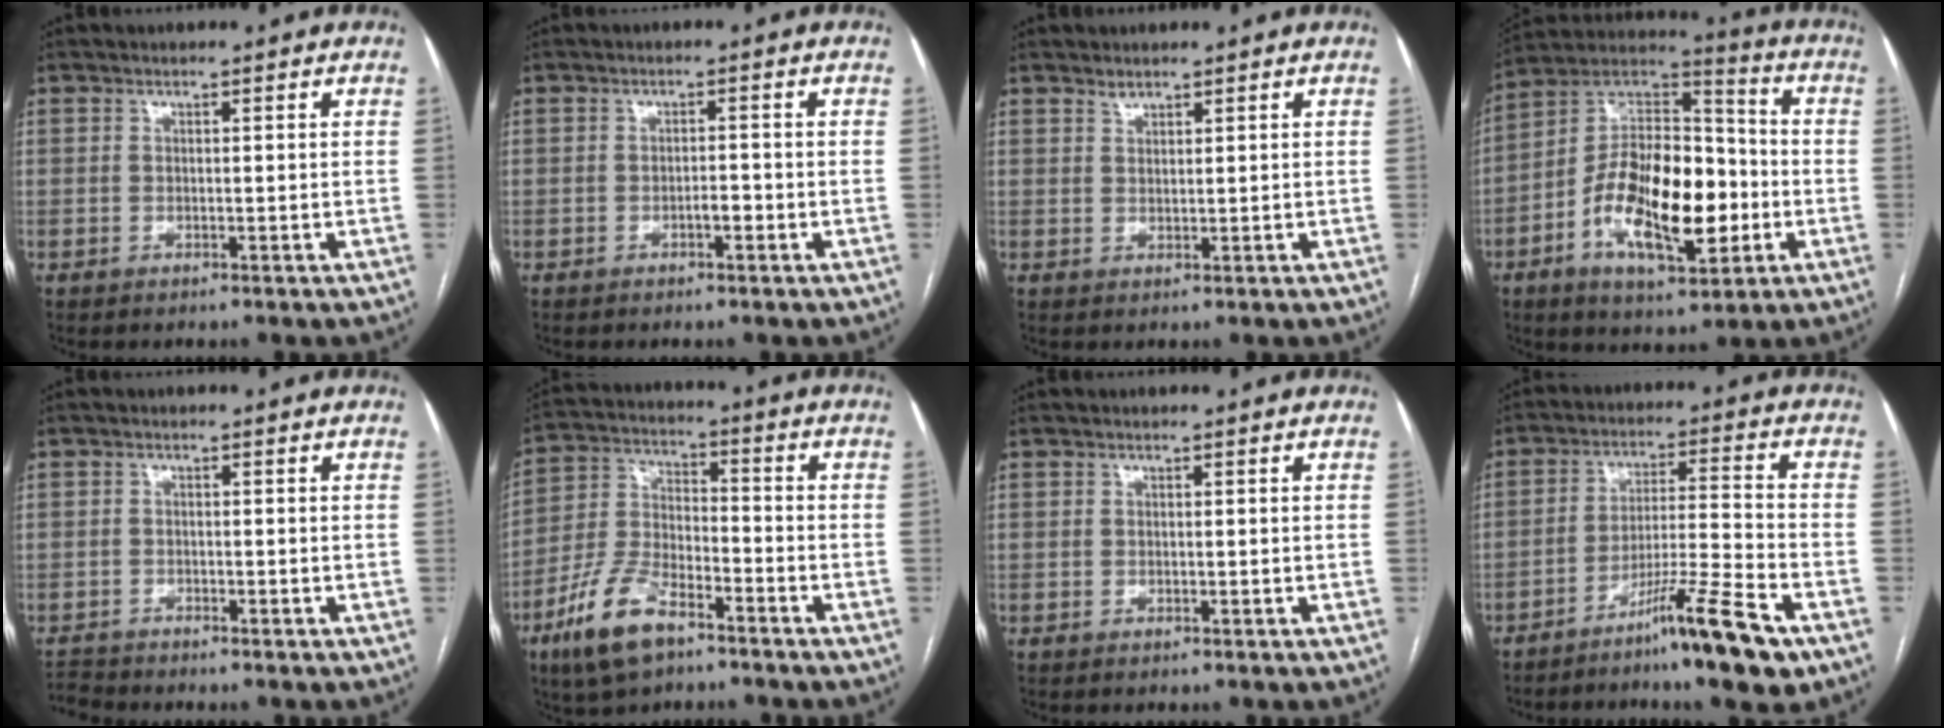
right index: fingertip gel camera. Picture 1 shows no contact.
{"total": 1.6, "force": [-0.8, 0.5, 1.3], "torque": [-0.019, 0.003, -0.014]}
{"total": 1.2, "force": [1.2, 0.4, 0.2], "torque": [-0.001, -0.003, 0.021]}
{"total": 18.6, "force": [-4.9, 7.6, 16.3], "torque": [-0.297, 0.022, -0.080]}
{"total": 2.2, "force": [-2.1, 0.1, -0.7], "torque": [0.012, -0.014, -0.038]}
{"total": 11.8, "force": [-7.4, 4.9, 7.8], "torque": [-0.173, -0.003, -0.143]}
{"total": 0.0}
{"total": 11.9, "force": [-7.6, -0.4, 9.2], "torque": [-0.151, -0.014, -0.132]}